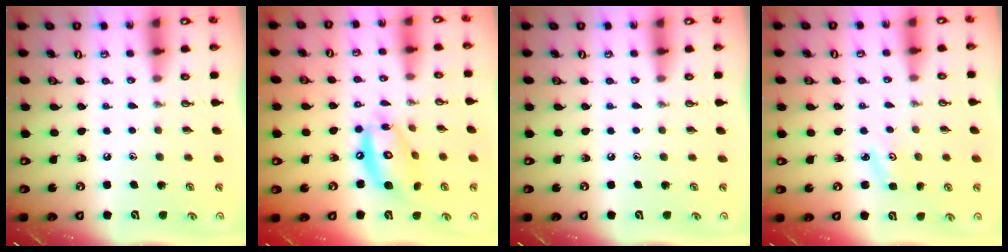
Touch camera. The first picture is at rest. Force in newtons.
{"total": 13.9, "press": 13.9, "slide": 1.1}
{"total": 0.0}
{"total": 2.7, "press": 2.6, "slide": 0.4}